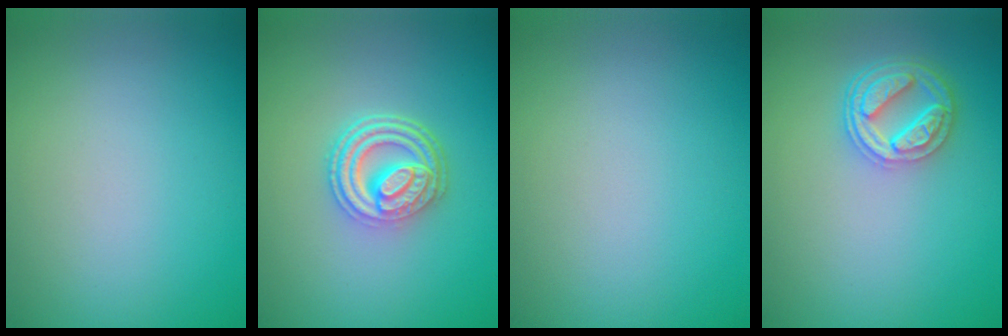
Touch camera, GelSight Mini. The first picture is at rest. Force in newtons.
{"total": 4.7, "press": 3.5, "slide": 3.0}
{"total": 0.0}
{"total": 4.5, "press": 3.5, "slide": 2.8}